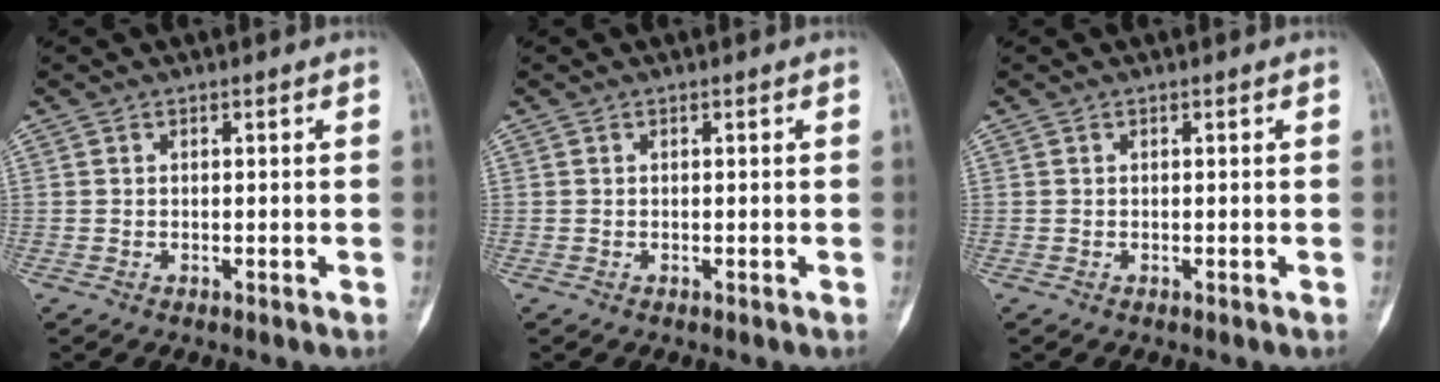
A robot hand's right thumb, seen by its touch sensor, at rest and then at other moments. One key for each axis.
{"total": 0.0}
{"total": 0.0}